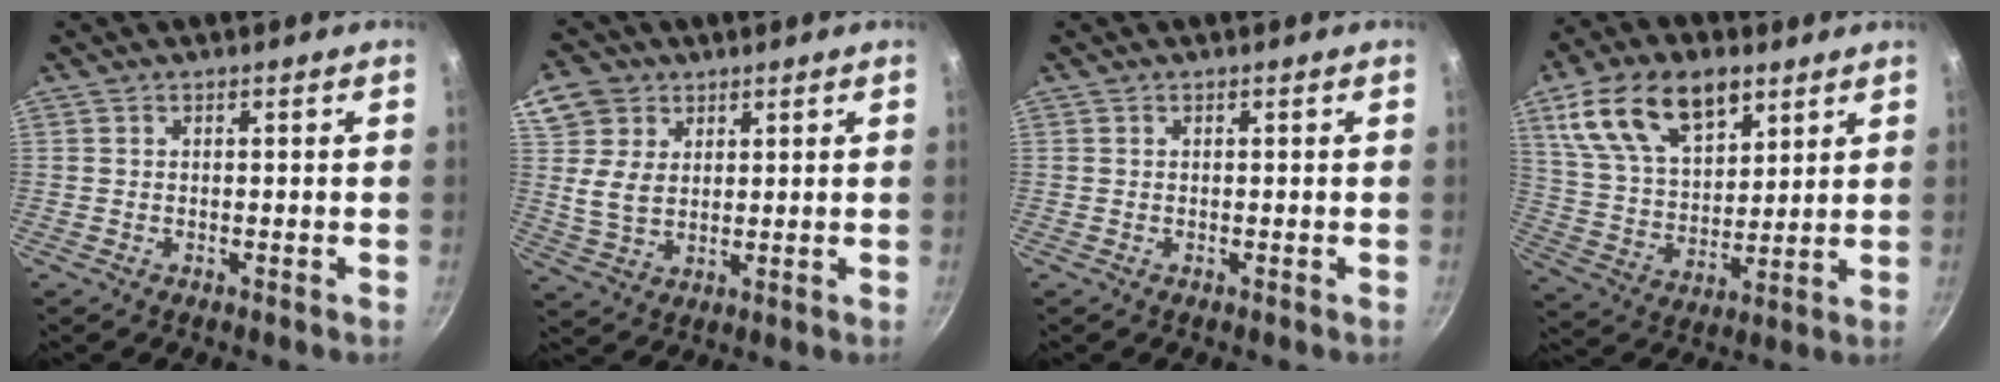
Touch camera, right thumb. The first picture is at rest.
{"total": 8.2, "force": [3.3, 6.4, 4.0], "torque": [-0.051, -0.014, 0.060]}
{"total": 0.0}
{"total": 18.5, "force": [9.5, 10.4, 11.9], "torque": [-0.186, -0.025, 0.177]}